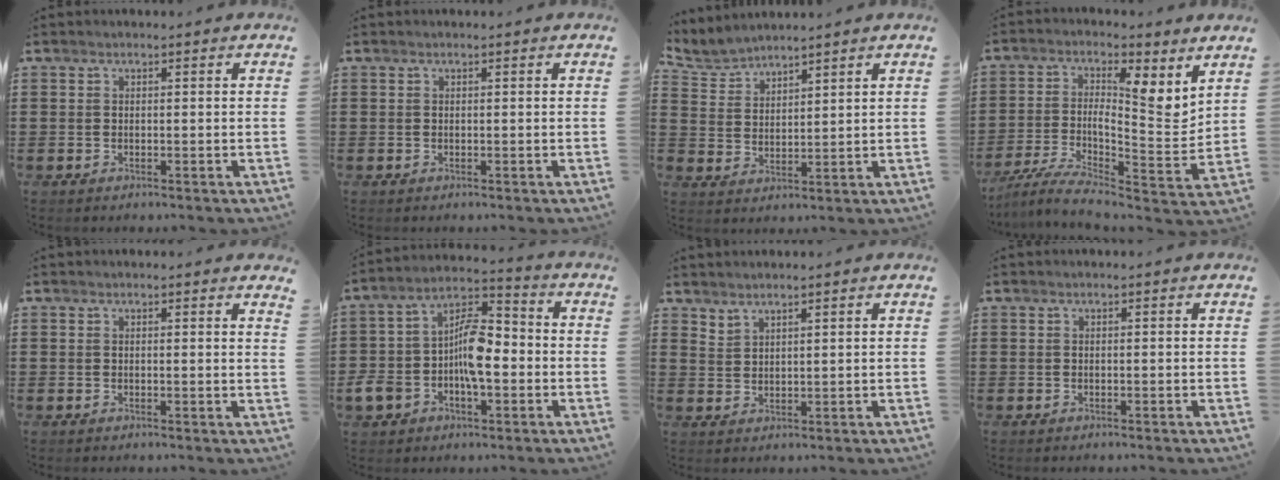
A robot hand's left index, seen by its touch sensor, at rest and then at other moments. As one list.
[{"total": 0.0}, {"total": 3.9, "force": [3.8, 0.9, 0.0], "torque": [-0.017, -0.010, 0.070]}, {"total": 6.9, "force": [3.3, 2.1, 5.7], "torque": [-0.102, -0.044, 0.048]}, {"total": 0.8, "force": [0.7, -0.1, 0.4], "torque": [-0.002, -0.006, 0.011]}, {"total": 11.3, "force": [-2.5, 6.1, 9.2], "torque": [-0.199, 0.008, -0.049]}, {"total": 2.1, "force": [2.1, 0.1, 0.2], "torque": [-0.008, -0.001, 0.041]}, {"total": 0.0}]